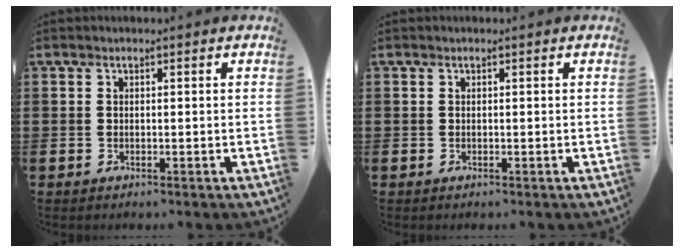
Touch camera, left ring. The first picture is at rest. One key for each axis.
{"total": 0.0}